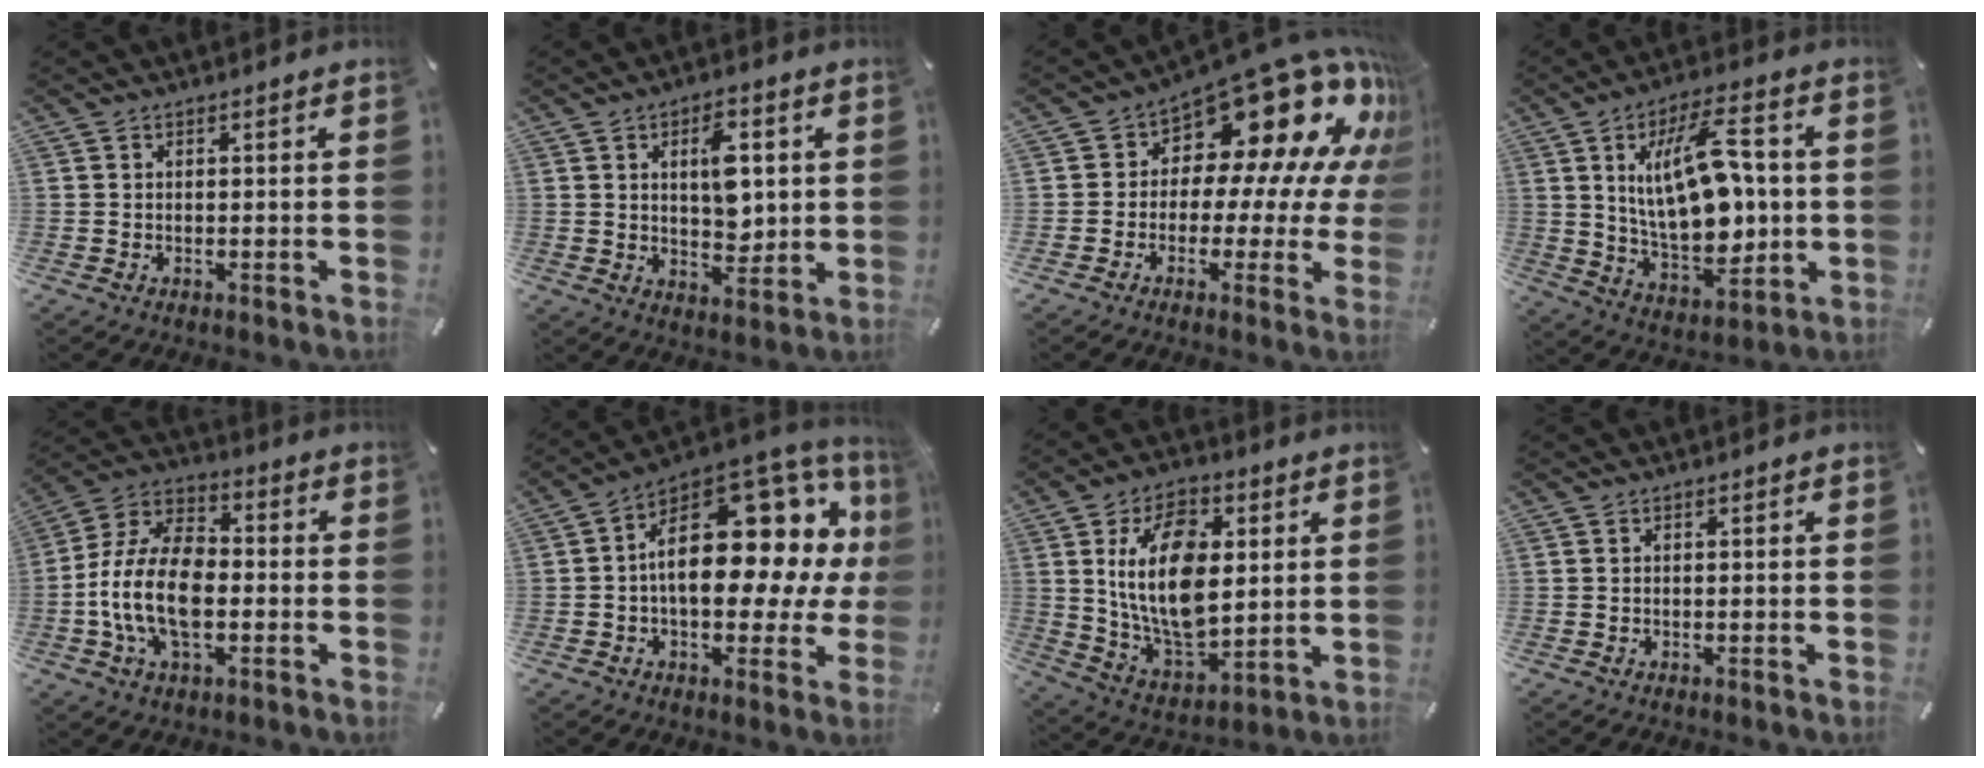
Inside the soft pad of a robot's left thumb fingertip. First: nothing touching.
{"total": 9.3, "force": [2.2, 5.8, 6.9], "torque": [-0.085, -0.006, 0.031]}
{"total": 17.7, "force": [10.4, 9.3, 10.8], "torque": [-0.161, -0.092, 0.177]}
{"total": 20.1, "force": [2.8, 10.6, 16.8], "torque": [-0.296, -0.005, 0.043]}
{"total": 14.6, "force": [-3.8, 8.8, 11.0], "torque": [-0.241, 0.007, -0.072]}
{"total": 22.3, "force": [5.3, 12.8, 17.4], "torque": [-0.225, -0.053, 0.100]}
{"total": 18.1, "force": [3.8, 11.3, 13.6], "torque": [-0.278, -0.010, 0.064]}
{"total": 0.0}